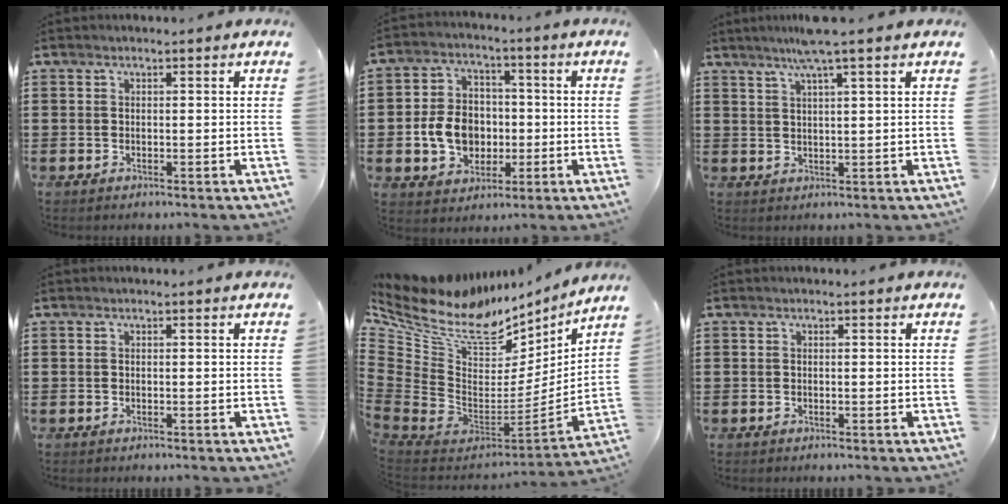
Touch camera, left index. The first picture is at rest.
{"total": 8.5, "force": [-1.3, 7.0, 4.6], "torque": [-0.109, 0.013, -0.025]}
{"total": 5.0, "force": [3.5, -0.8, 3.4], "torque": [-0.075, 0.000, 0.060]}
{"total": 0.0}
{"total": 10.7, "force": [7.3, 5.8, 5.2], "torque": [-0.154, -0.075, 0.122]}
{"total": 0.0}